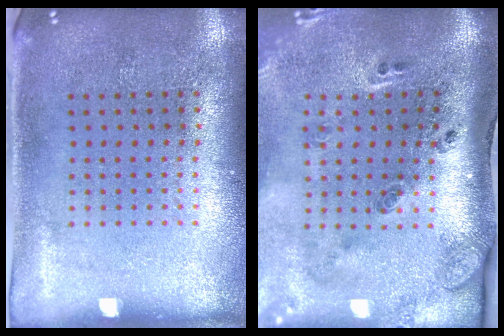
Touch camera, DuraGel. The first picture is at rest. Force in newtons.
{"total": 3.1, "press": 1.8, "slide": 2.5}